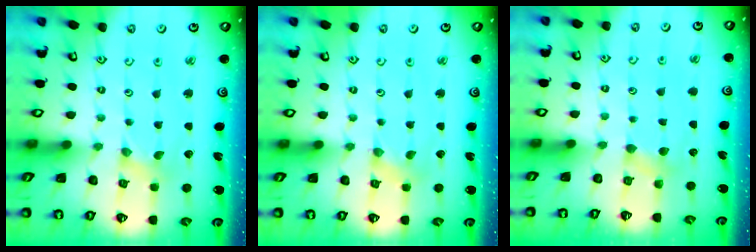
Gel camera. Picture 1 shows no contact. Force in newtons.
{"total": 1.0, "press": 1.0, "slide": 0.2}
{"total": 4.0, "press": 4.0, "slide": 0.6}